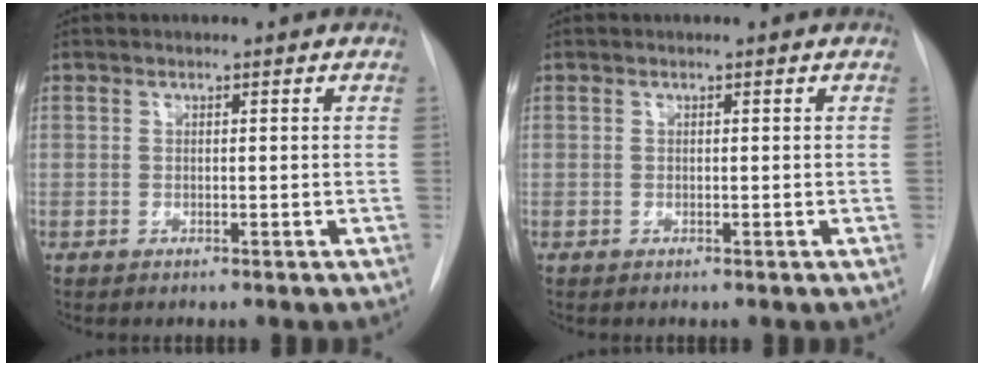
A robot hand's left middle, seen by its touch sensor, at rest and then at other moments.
{"total": 0.0}